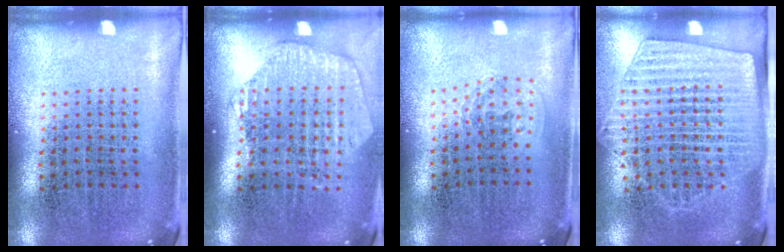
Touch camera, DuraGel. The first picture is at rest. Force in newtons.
{"total": 1.8, "press": 1.7, "slide": 0.6}
{"total": 1.0, "press": 0.6, "slide": 0.7}
{"total": 1.8, "press": 1.5, "slide": 1.0}